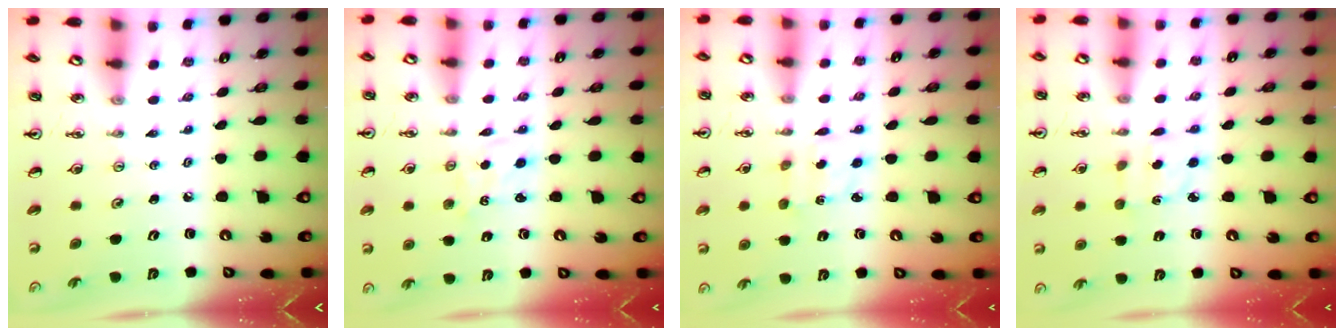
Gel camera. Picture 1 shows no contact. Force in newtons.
{"total": 1.2, "press": 1.2, "slide": 0.2}
{"total": 2.8, "press": 2.8, "slide": 0.5}
{"total": 2.9, "press": 2.8, "slide": 0.8}